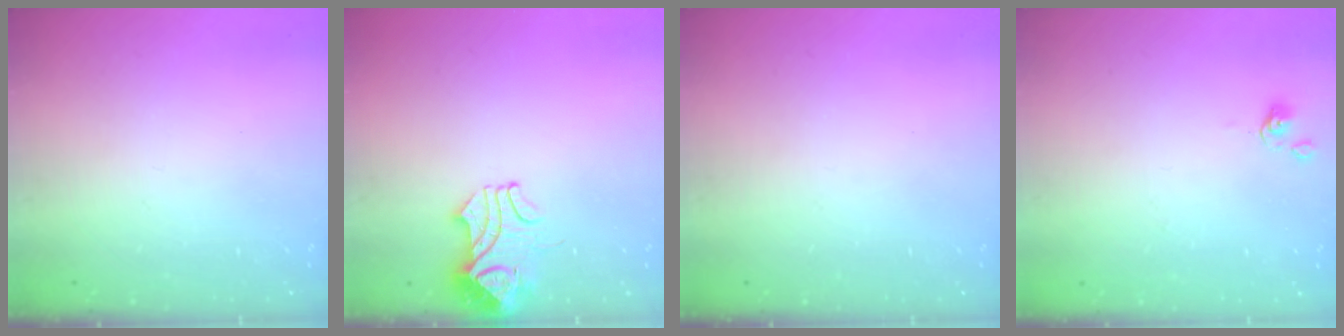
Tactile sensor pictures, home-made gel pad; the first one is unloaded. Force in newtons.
{"total": 3.2, "press": 3.1, "slide": 0.6}
{"total": 0.0}
{"total": 0.0}